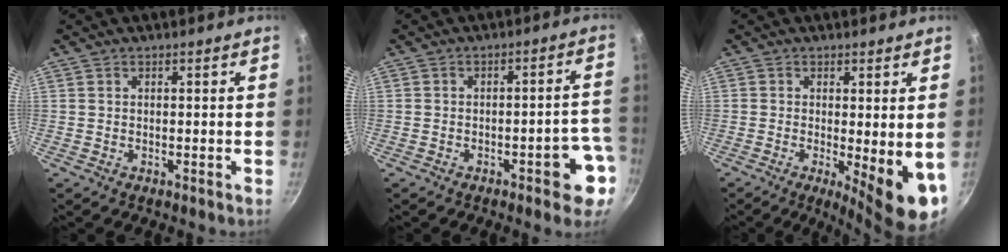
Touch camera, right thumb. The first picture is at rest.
{"total": 7.6, "force": [-3.1, 3.0, 6.3], "torque": [-0.052, 0.038, -0.034]}
{"total": 9.7, "force": [-1.7, 2.6, 9.2], "torque": [-0.112, -0.014, -0.015]}